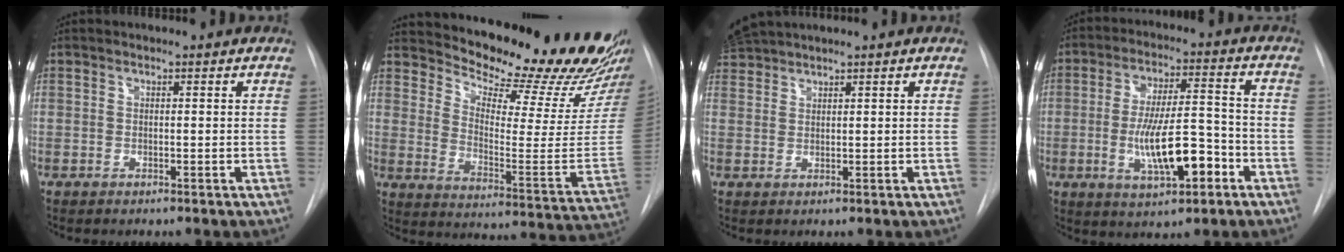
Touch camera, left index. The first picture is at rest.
{"total": 24.2, "force": [22.7, 1.7, 8.3], "torque": [-0.124, -0.128, 0.287]}
{"total": 3.8, "force": [3.7, -0.4, 0.7], "torque": [-0.021, 0.028, 0.078]}
{"total": 11.9, "force": [-3.9, 3.5, 10.7], "torque": [-0.192, 0.010, -0.060]}